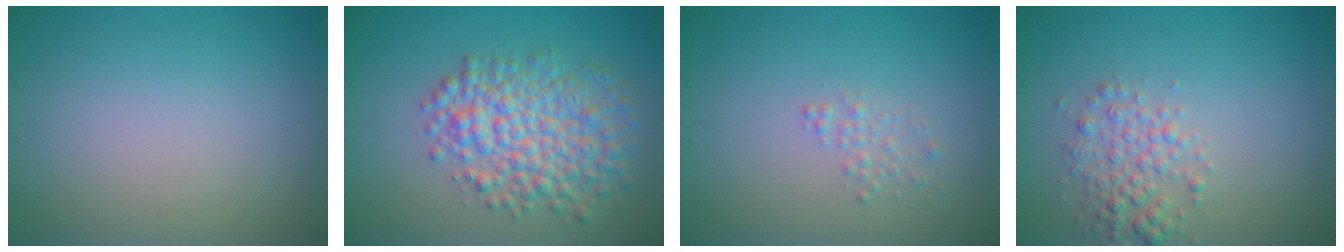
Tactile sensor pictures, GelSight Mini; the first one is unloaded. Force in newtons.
{"total": 6.8, "press": 6.8, "slide": 0.1}
{"total": 1.1, "press": 1.1, "slide": 0.0}
{"total": 2.7, "press": 2.7, "slide": 0.0}